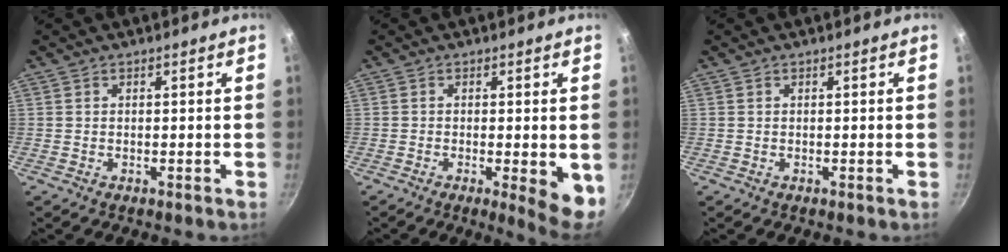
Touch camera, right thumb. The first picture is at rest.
{"total": 6.8, "force": [-1.3, 1.6, 6.5], "torque": [-0.077, -0.009, -0.014]}
{"total": 0.0}